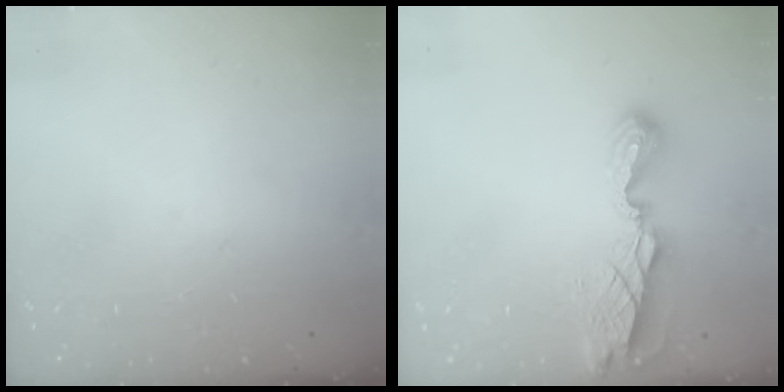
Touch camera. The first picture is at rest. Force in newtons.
{"total": 8.3, "press": 8.3, "slide": 0.7}